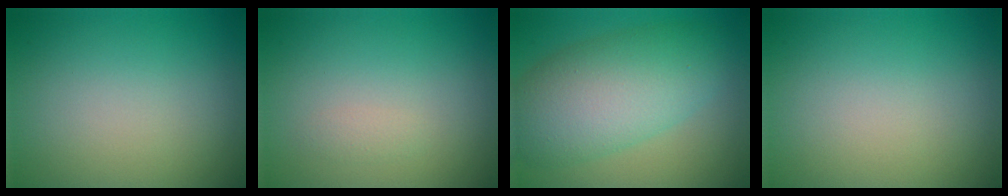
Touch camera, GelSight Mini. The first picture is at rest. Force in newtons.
{"total": 0.6, "press": 0.6, "slide": 0.0}
{"total": 8.0, "press": 8.0, "slide": 0.1}
{"total": 0.0}